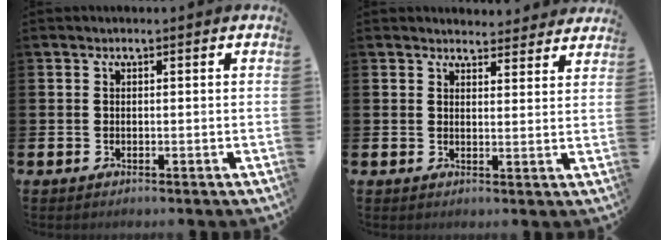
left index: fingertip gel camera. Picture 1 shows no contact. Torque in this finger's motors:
{"motor_torque": [-0.21, 0.21, -0.16, 0.00]}